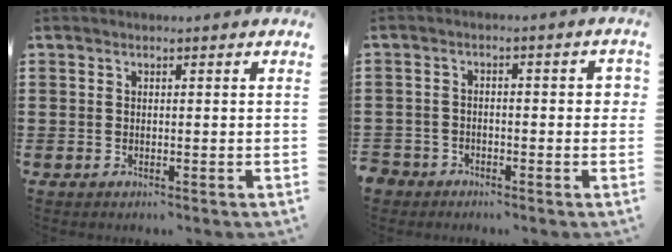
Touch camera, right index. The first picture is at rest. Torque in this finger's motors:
{"motor_torque": [1.66, 0.47, 0.42, 0.03]}